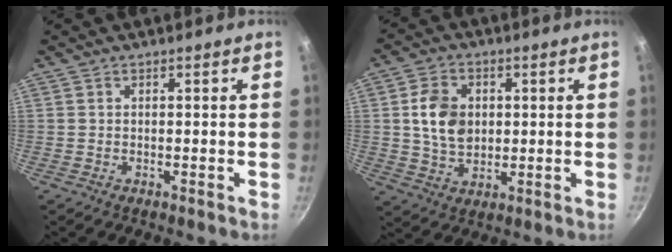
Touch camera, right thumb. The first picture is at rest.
{"total": 9.3, "force": [1.3, 6.8, 6.1], "torque": [-0.092, -0.001, 0.024]}